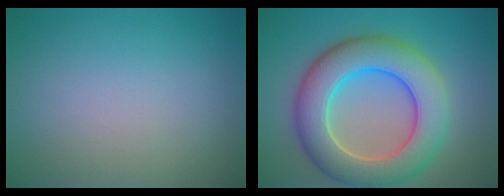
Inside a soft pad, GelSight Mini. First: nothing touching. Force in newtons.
{"total": 9.3, "press": 9.2, "slide": 0.7}